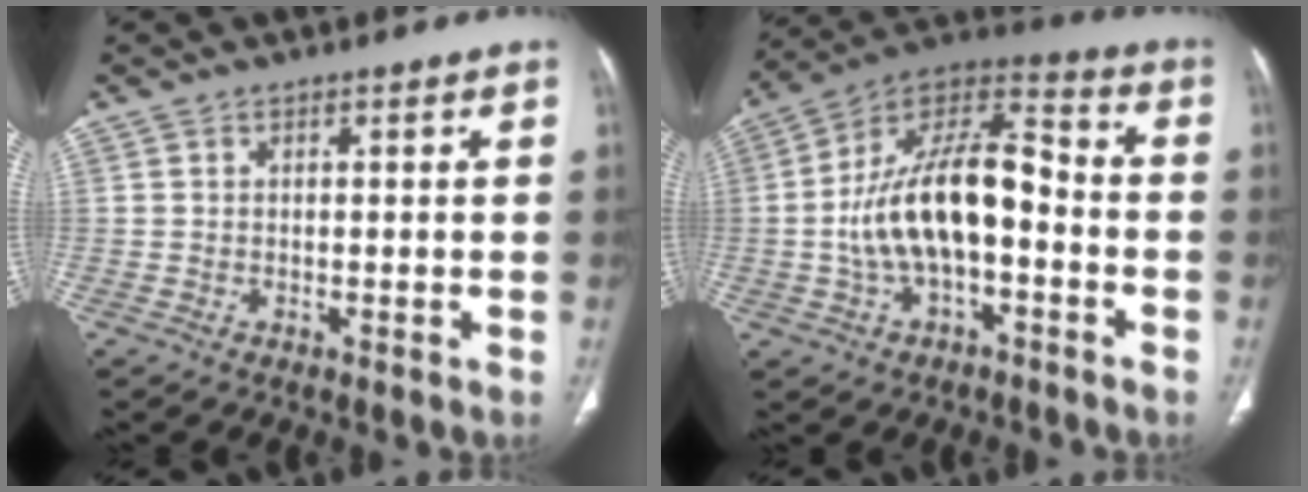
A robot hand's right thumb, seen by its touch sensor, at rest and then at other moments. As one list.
[{"total": 18.1, "force": [-2.8, 8.9, 15.5], "torque": [-0.274, 0.052, -0.053]}]